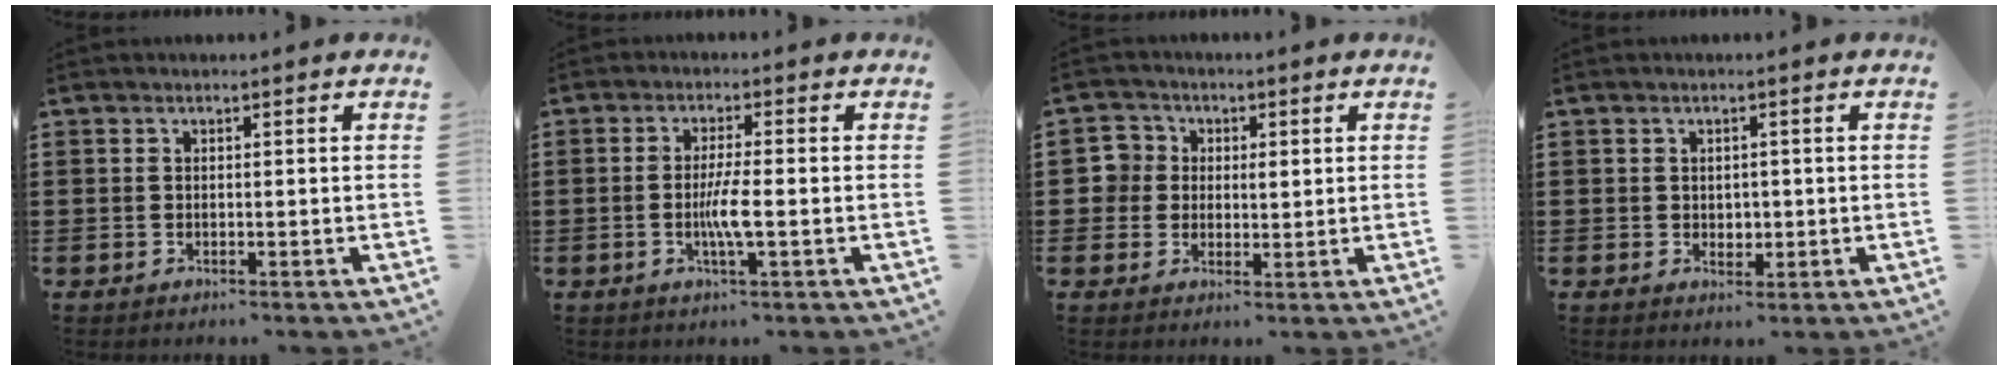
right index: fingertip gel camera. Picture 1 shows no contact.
{"total": 4.5, "force": [-1.2, 0.1, 4.4], "torque": [-0.084, -0.011, -0.024]}
{"total": 4.0, "force": [0.6, 3.9, 0.5], "torque": [-0.031, 0.015, 0.009]}
{"total": 1.5, "force": [0.0, 1.2, 0.9], "torque": [-0.020, 0.007, -0.002]}